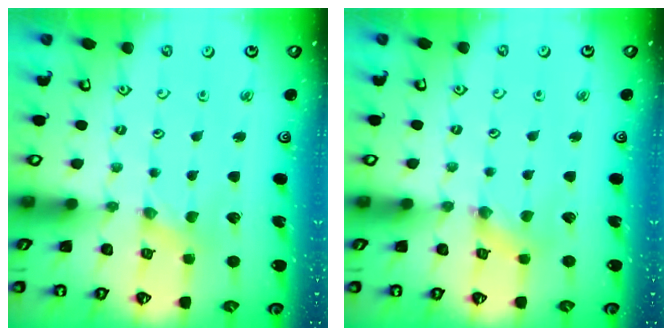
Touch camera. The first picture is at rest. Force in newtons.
{"total": 1.3, "press": 1.3, "slide": 0.3}